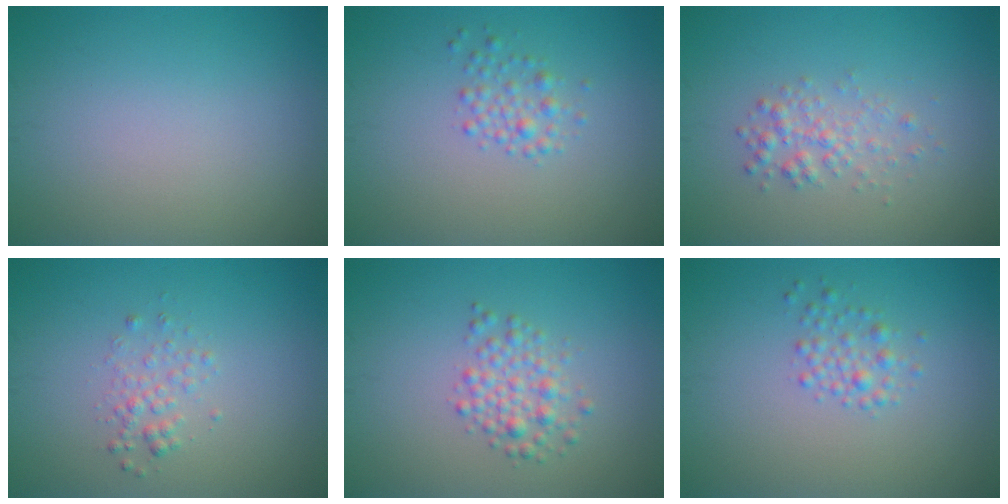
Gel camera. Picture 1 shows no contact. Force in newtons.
{"total": 1.7, "press": 1.7, "slide": 0.1}
{"total": 1.9, "press": 1.9, "slide": 0.0}
{"total": 1.5, "press": 1.5, "slide": 0.1}
{"total": 2.6, "press": 2.5, "slide": 0.0}
{"total": 1.7, "press": 1.7, "slide": 0.1}